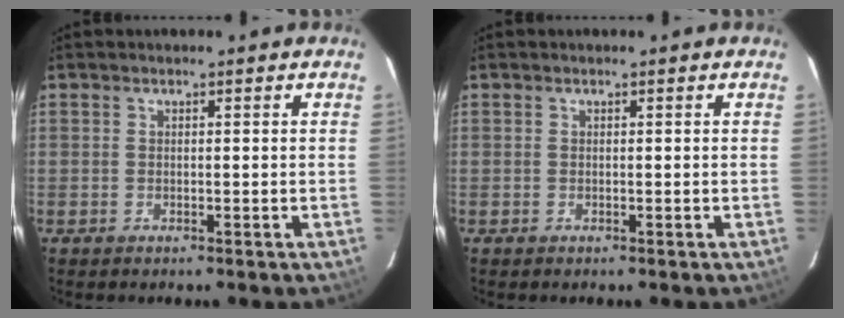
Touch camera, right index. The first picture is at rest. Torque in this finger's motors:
{"motor_torque": [0.00, 0.00, 0.02, 0.00]}